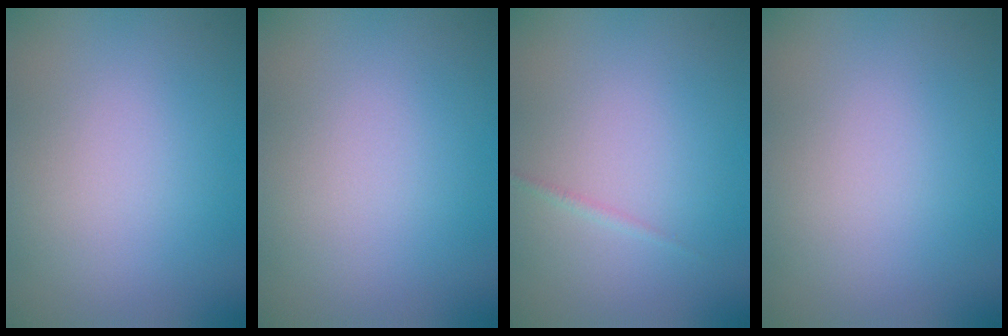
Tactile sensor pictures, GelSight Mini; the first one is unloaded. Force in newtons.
{"total": 0.0}
{"total": 0.5, "press": 0.5, "slide": 0.0}
{"total": 0.0}